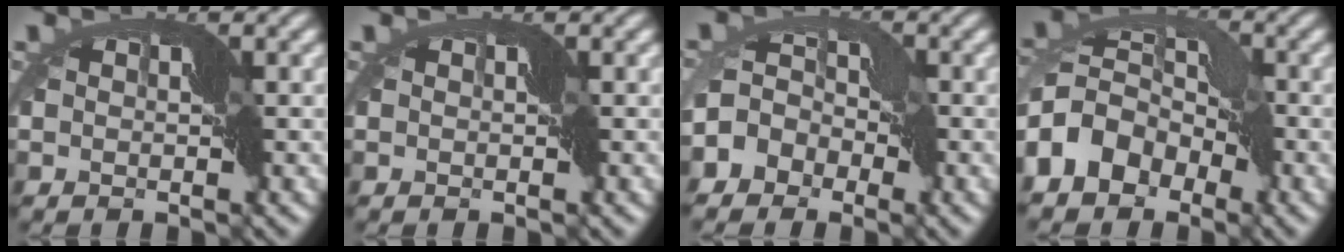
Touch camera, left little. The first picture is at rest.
{"total": 0.0}
{"total": 4.1, "force": [-1.7, 3.3, 1.9], "torque": [-0.019, 0.015, -0.052]}
{"total": 6.4, "force": [-2.9, 4.4, 3.6], "torque": [-0.078, 0.011, -0.080]}